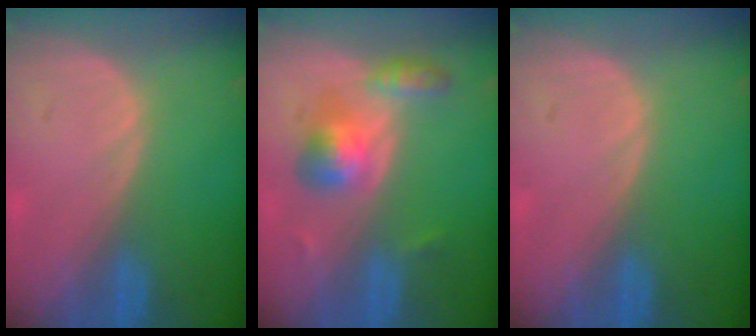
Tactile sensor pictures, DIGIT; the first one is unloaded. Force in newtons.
{"total": 5.5, "press": 5.3, "slide": 1.5}
{"total": 0.0}